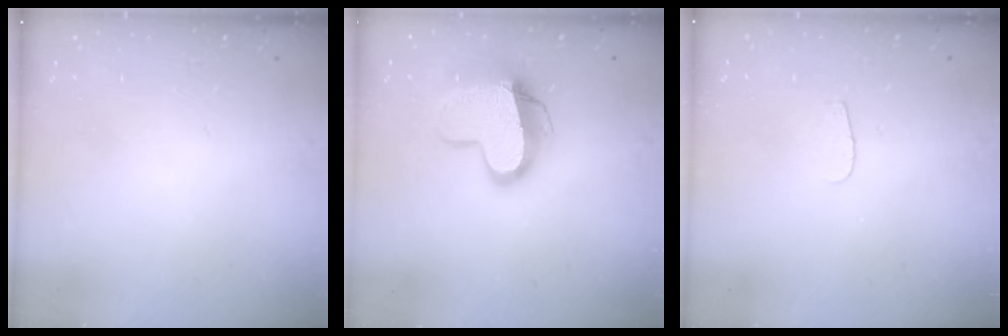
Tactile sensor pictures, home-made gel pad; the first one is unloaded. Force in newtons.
{"total": 14.7, "press": 14.6, "slide": 1.3}
{"total": 3.6, "press": 3.5, "slide": 0.4}